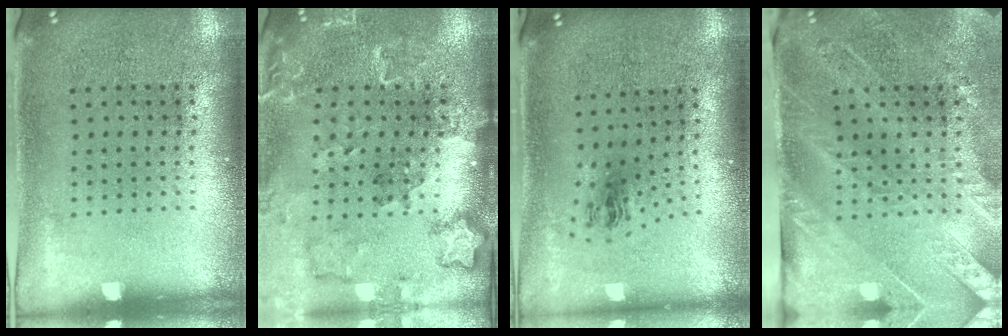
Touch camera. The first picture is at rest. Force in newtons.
{"total": 1.8, "press": 1.8, "slide": 0.2}
{"total": 1.1, "press": 0.5, "slide": 1.0}
{"total": 3.4, "press": 2.9, "slide": 1.8}